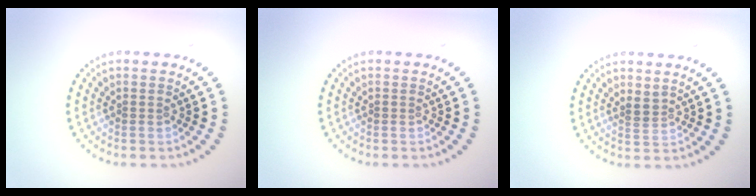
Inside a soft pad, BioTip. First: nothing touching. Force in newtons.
{"total": 0.0}
{"total": 0.9, "press": 0.7, "slide": 0.6}